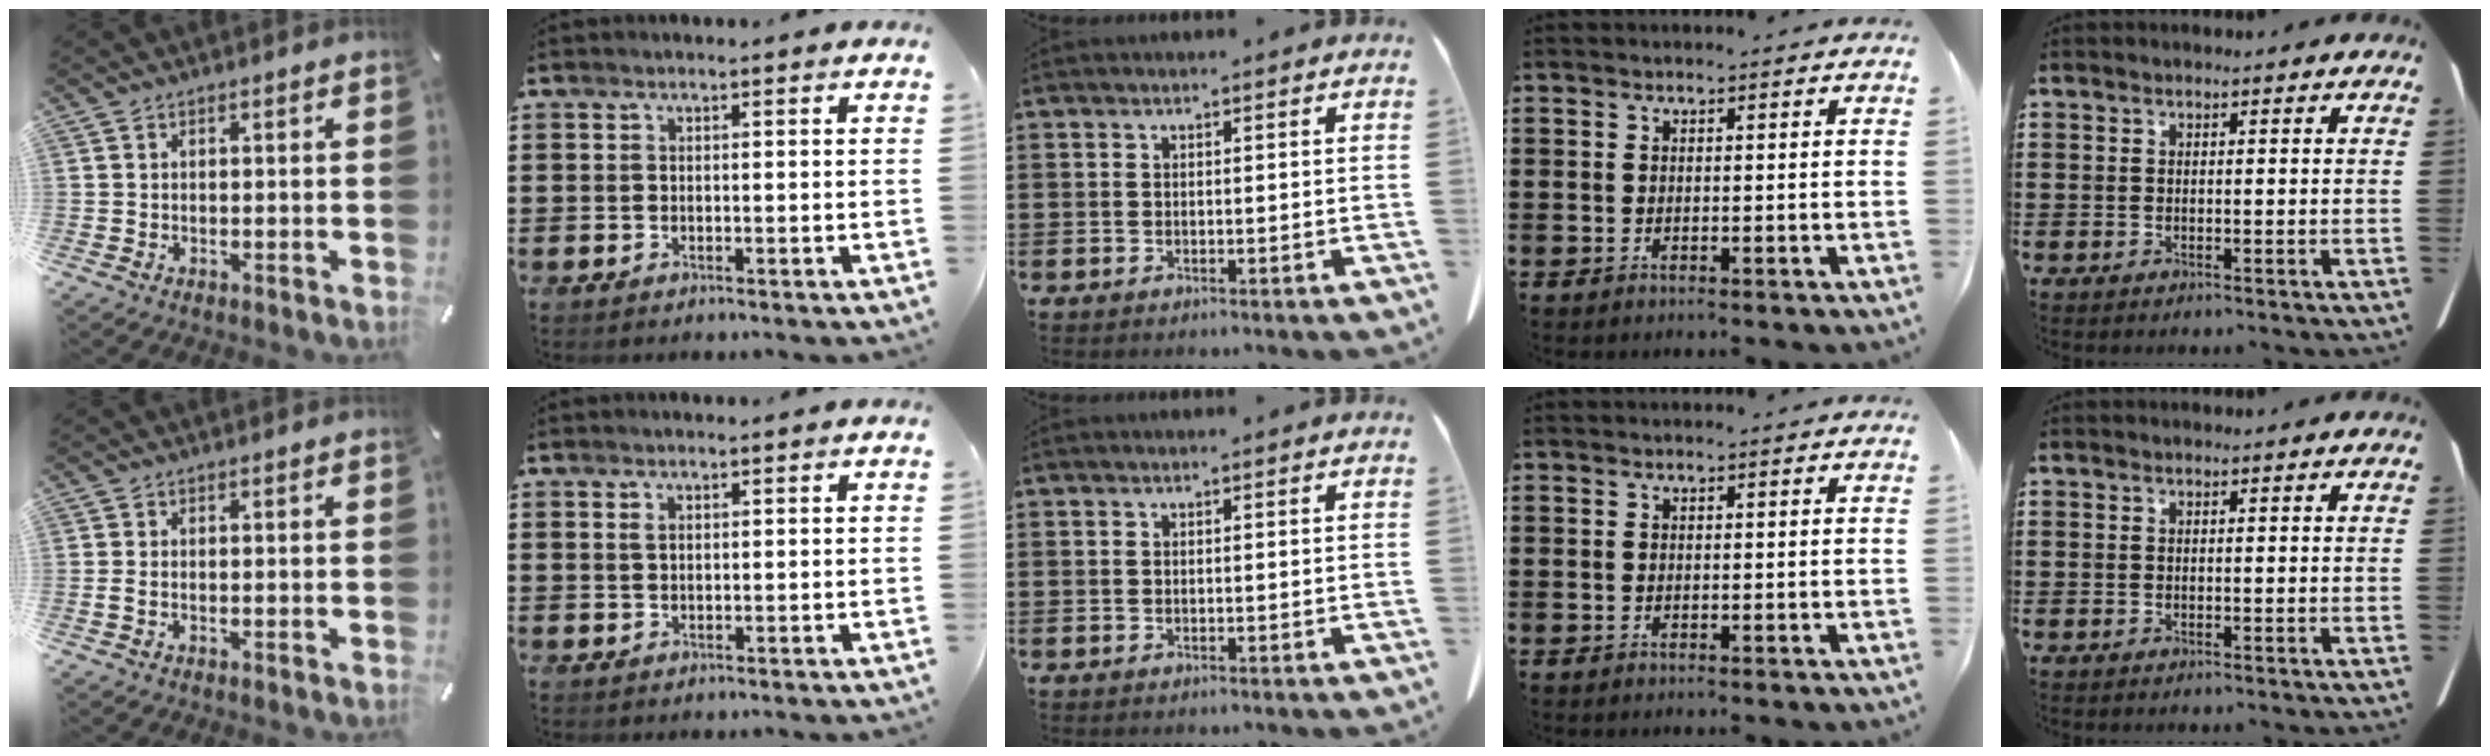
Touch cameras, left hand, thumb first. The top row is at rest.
{"thumb": {"total": 1.1, "force": [-0.3, 0.4, 1.0], "torque": [-0.019, 0.001, -0.007]}, "index": {"total": 1.1, "force": [0.6, 0.5, 0.8], "torque": [-0.017, 0.004, 0.011]}}